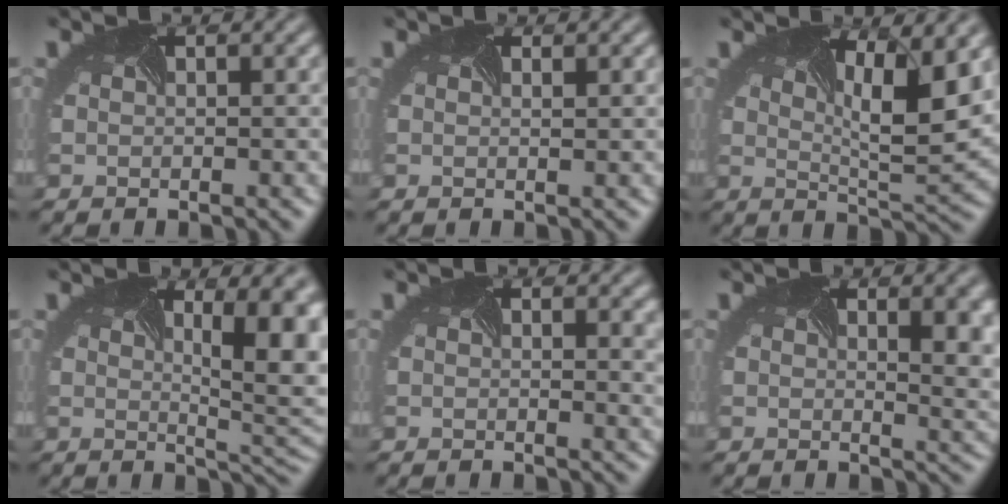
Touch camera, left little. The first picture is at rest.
{"total": 0.6, "force": [0.5, 0.2, 0.4], "torque": [0.002, 0.005, -0.007]}
{"total": 7.1, "force": [2.4, 1.9, 6.4], "torque": [-0.084, -0.003, 0.036]}
{"total": 10.3, "force": [2.2, 4.1, 9.2], "torque": [-0.094, 0.007, 0.024]}
{"total": 4.2, "force": [1.9, 2.1, 3.2], "torque": [-0.028, 0.007, 0.029]}
{"total": 6.8, "force": [2.0, 3.3, 5.7], "torque": [-0.050, -0.003, 0.032]}